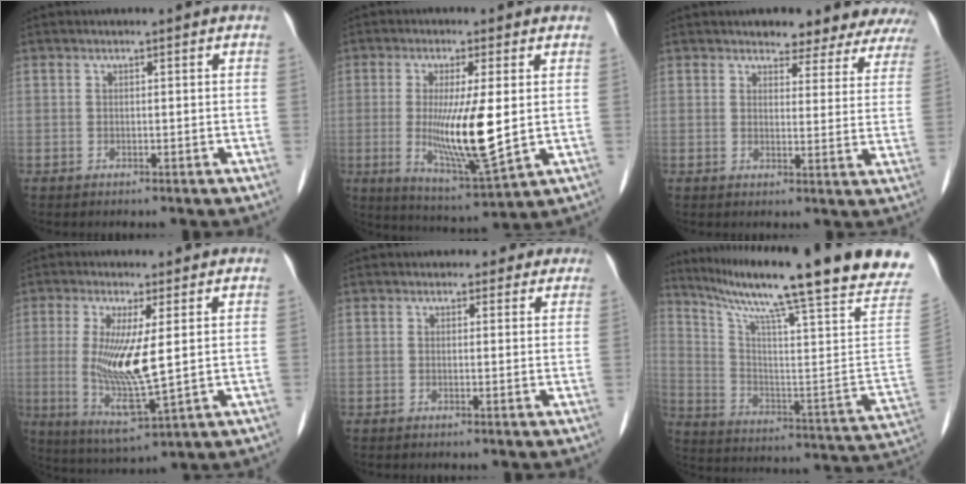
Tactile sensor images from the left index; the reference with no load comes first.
{"total": 10.9, "force": [0.0, 1.3, 10.8], "torque": [-0.205, -0.028, 0.004]}
{"total": 11.8, "force": [11.0, 3.3, 2.7], "torque": [-0.002, -0.014, 0.100]}
{"total": 9.9, "force": [0.6, 1.3, 9.8], "torque": [-0.202, -0.025, 0.018]}
{"total": 3.1, "force": [2.5, 1.8, 0.1], "torque": [0.014, -0.003, 0.015]}
{"total": 28.6, "force": [22.6, -0.5, 17.5], "torque": [-0.278, -0.073, 0.311]}